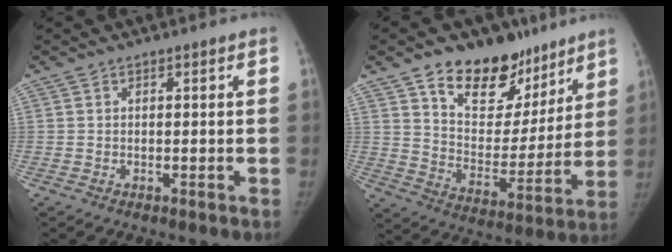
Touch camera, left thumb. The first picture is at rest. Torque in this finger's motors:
{"motor_torque": [0.29, 0.44, 1.32, -1.46, 0.02]}